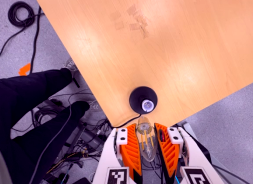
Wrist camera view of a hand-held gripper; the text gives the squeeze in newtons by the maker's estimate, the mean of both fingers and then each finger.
{"total": 21.5, "left": 22.9, "right": 20.1}